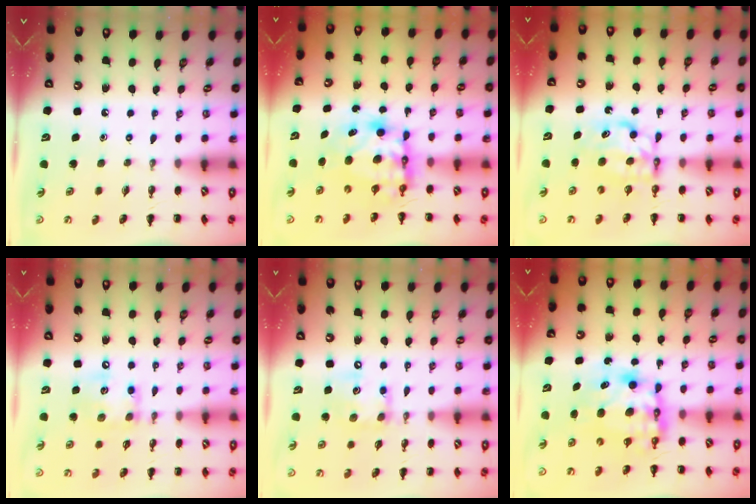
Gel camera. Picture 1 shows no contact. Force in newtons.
{"total": 8.2, "press": 8.0, "slide": 1.8}
{"total": 6.6, "press": 6.6, "slide": 0.5}
{"total": 11.5, "press": 11.4, "slide": 1.8}
{"total": 11.2, "press": 11.0, "slide": 1.9}
{"total": 8.5, "press": 8.2, "slide": 2.2}